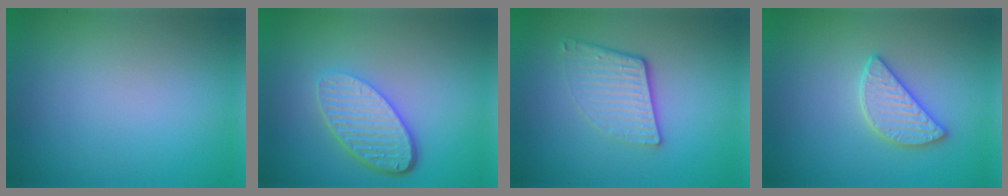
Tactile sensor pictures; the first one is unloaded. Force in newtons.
{"total": 5.3, "press": 3.8, "slide": 3.6}
{"total": 4.4, "press": 2.9, "slide": 3.3}
{"total": 2.8, "press": 2.8, "slide": 0.5}